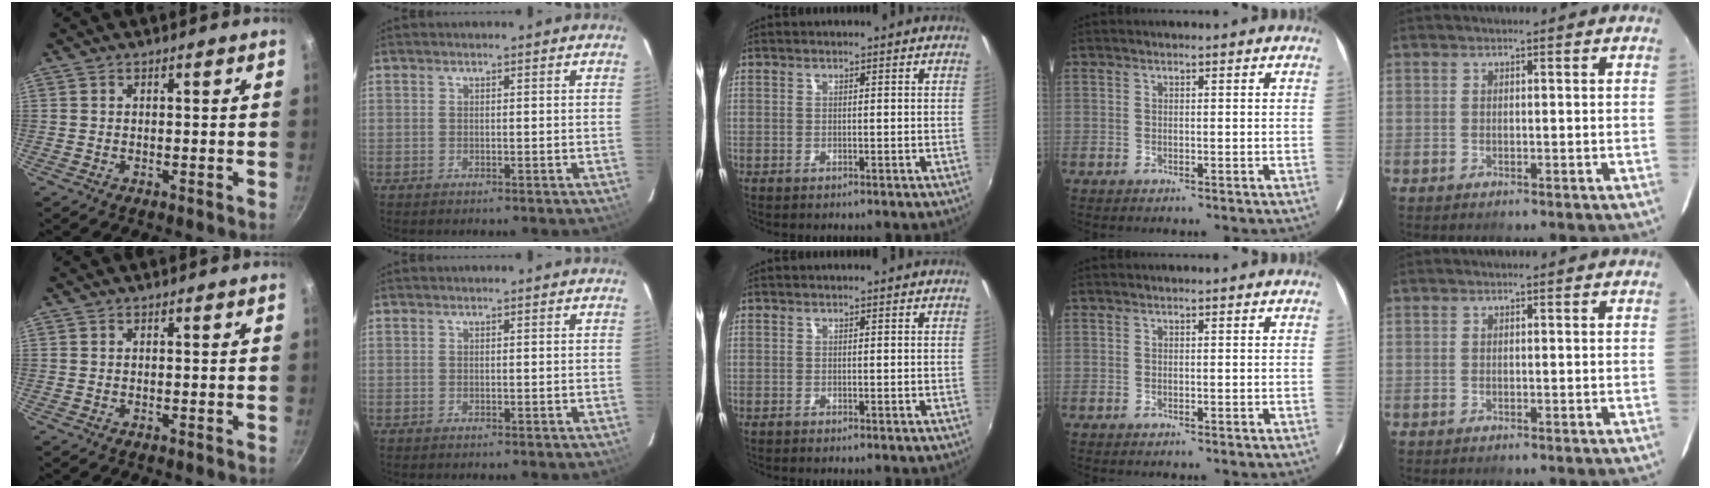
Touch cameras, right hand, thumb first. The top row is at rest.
{}